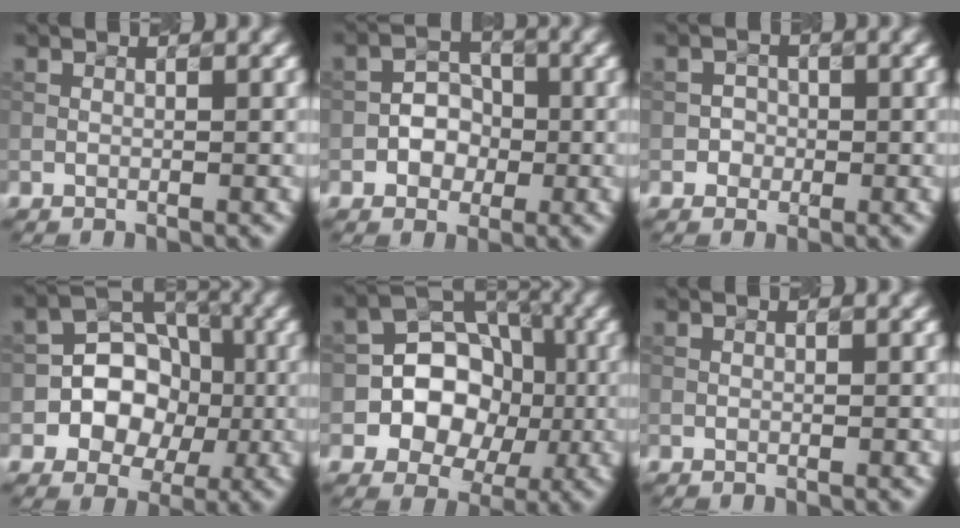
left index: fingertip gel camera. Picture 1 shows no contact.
{"total": 2.7, "force": [-0.7, 2.3, 1.2], "torque": [-0.012, 0.003, -0.017]}
{"total": 1.2, "force": [-0.3, 1.1, 0.0], "torque": [0.015, 0.000, -0.008]}
{"total": 5.8, "force": [-1.1, 4.8, 3.1], "torque": [-0.019, 0.008, -0.032]}
{"total": 6.7, "force": [-1.0, 5.5, 3.7], "torque": [-0.027, 0.010, -0.037]}
{"total": 0.0}